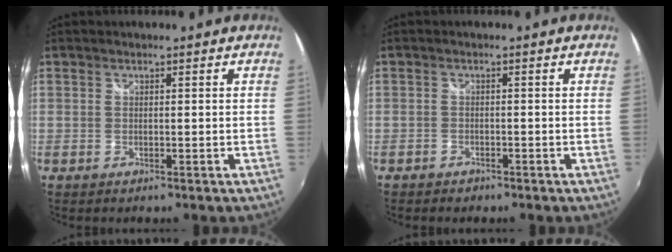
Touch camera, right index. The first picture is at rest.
{"total": 2.0, "force": [-1.6, 1.2, 0.3], "torque": [-0.014, 0.000, -0.025]}